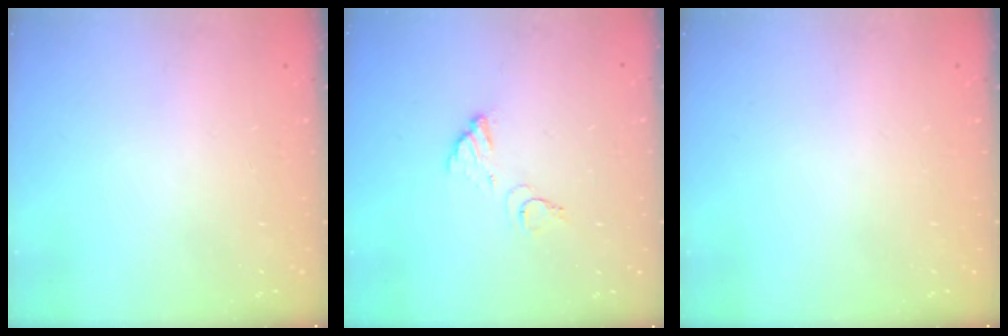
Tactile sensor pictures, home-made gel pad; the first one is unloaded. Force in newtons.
{"total": 5.1, "press": 5.1, "slide": 0.3}
{"total": 0.0}